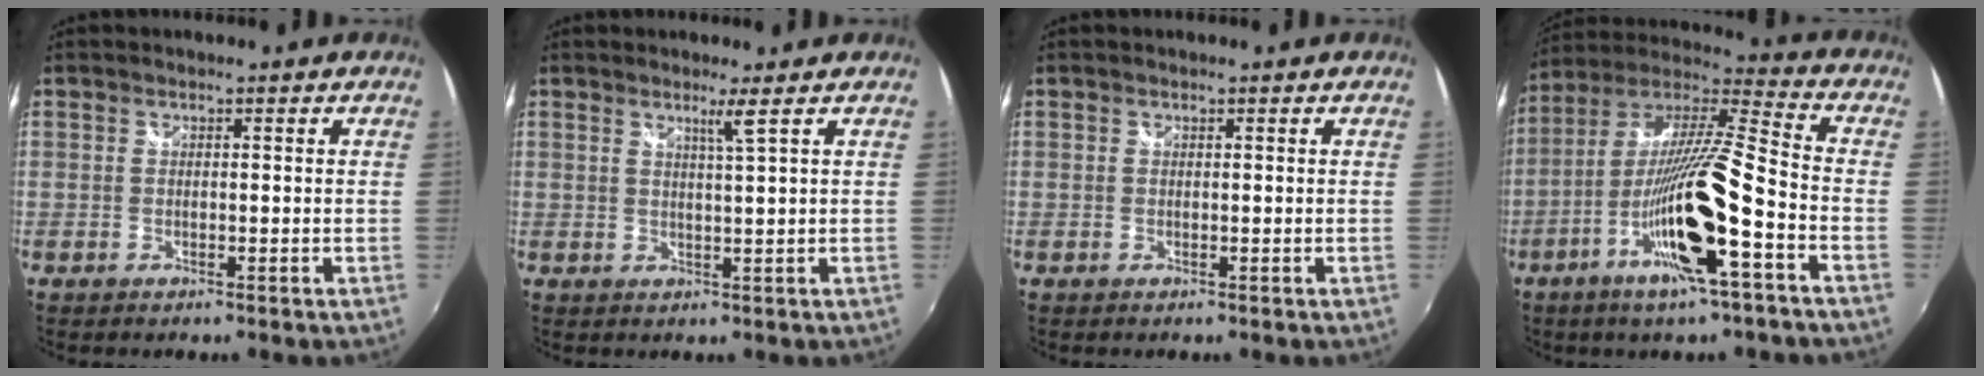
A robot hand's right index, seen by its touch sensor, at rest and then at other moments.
{"total": 2.4, "force": [1.4, -0.9, 1.7], "torque": [-0.035, -0.010, 0.022]}
{"total": 0.0}
{"total": 19.0, "force": [-8.2, 1.5, 17.1], "torque": [-0.311, -0.033, -0.154]}